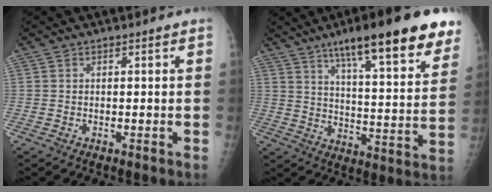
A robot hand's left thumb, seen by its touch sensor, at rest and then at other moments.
{"total": 23.2, "force": [15.0, 4.8, 17.1], "torque": [-0.216, -0.048, 0.219]}